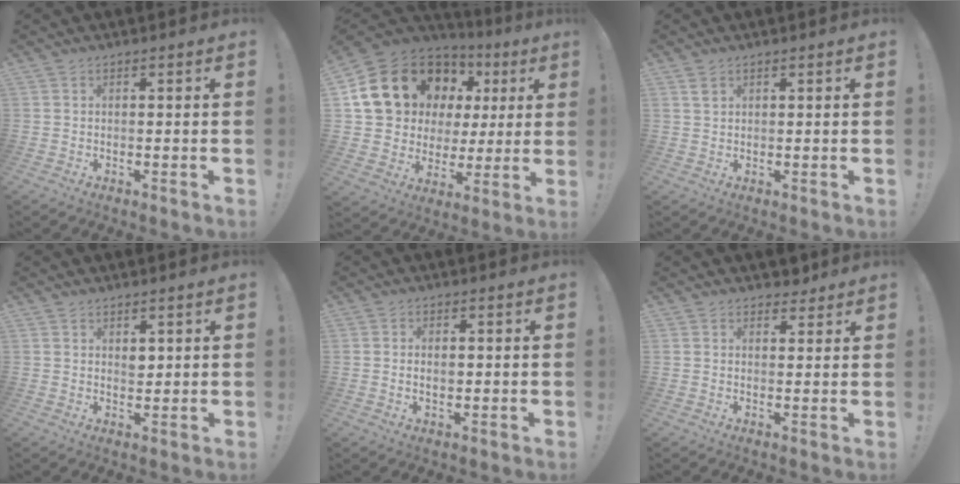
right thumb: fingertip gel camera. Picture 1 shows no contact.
{"total": 20.1, "force": [10.0, 13.7, 10.8], "torque": [-0.184, -0.050, 0.217]}
{"total": 1.9, "force": [1.2, 1.0, 1.1], "torque": [-0.016, -0.004, 0.021]}
{"total": 2.7, "force": [1.5, 1.9, 1.2], "torque": [-0.004, -0.009, 0.023]}
{"total": 2.5, "force": [-0.1, 1.5, 1.9], "torque": [-0.023, 0.001, -0.006]}
{"total": 3.6, "force": [2.8, 2.1, 0.9], "torque": [-0.003, -0.014, 0.049]}